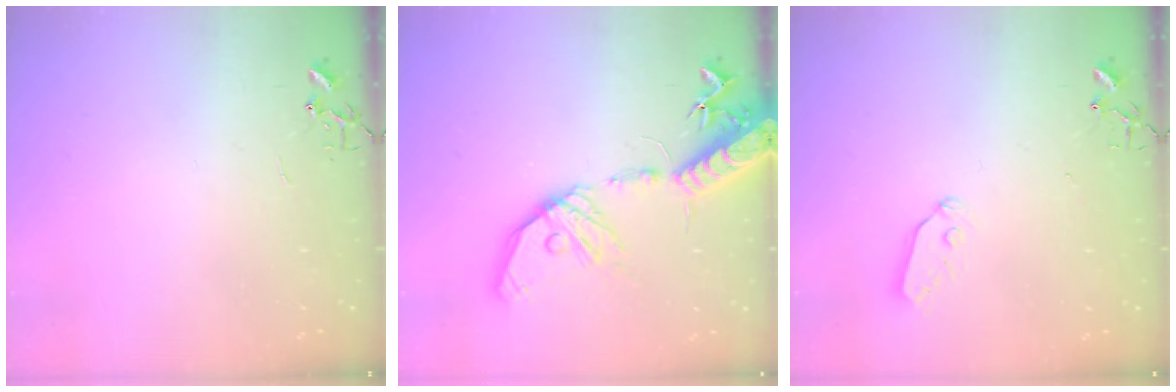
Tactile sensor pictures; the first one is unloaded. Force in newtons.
{"total": 20.1, "press": 19.7, "slide": 3.7}
{"total": 6.4, "press": 6.4, "slide": 0.3}